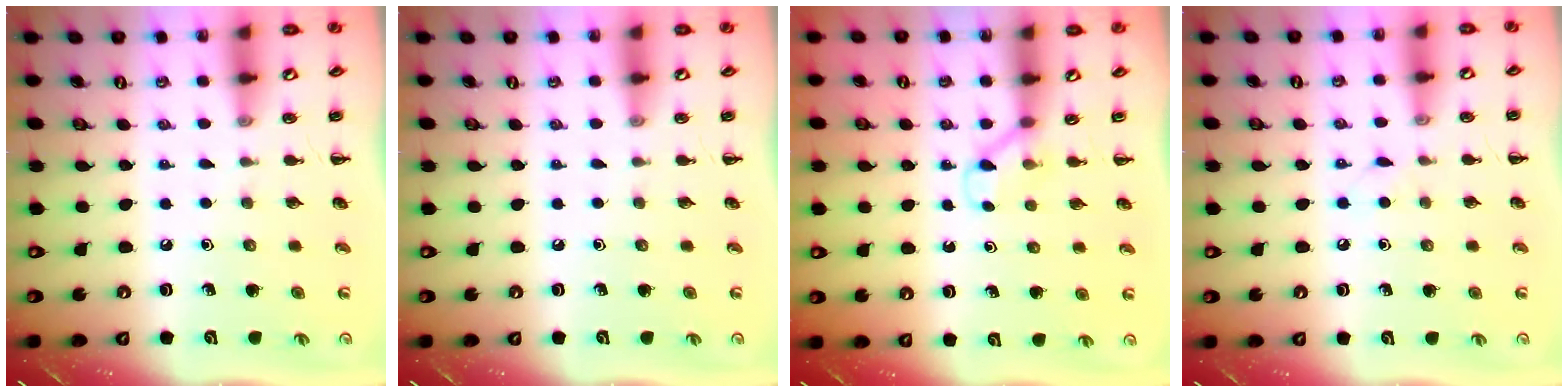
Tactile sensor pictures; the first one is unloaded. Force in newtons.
{"total": 0.0}
{"total": 3.3, "press": 3.1, "slide": 1.1}
{"total": 2.9, "press": 2.8, "slide": 0.9}